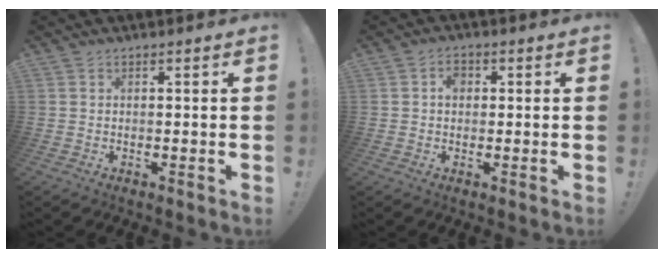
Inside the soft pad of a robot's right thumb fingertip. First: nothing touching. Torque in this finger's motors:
{"motor_torque": [0.00, 0.00, -0.01, 0.03, 0.01]}